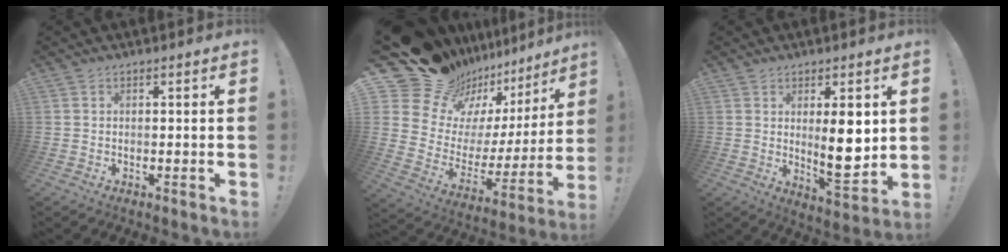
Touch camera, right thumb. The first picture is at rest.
{"total": 16.1, "force": [12.1, 9.0, 5.7], "torque": [-0.092, -0.104, 0.237]}
{"total": 9.8, "force": [1.9, 3.4, 9.0], "torque": [-0.133, -0.021, 0.030]}